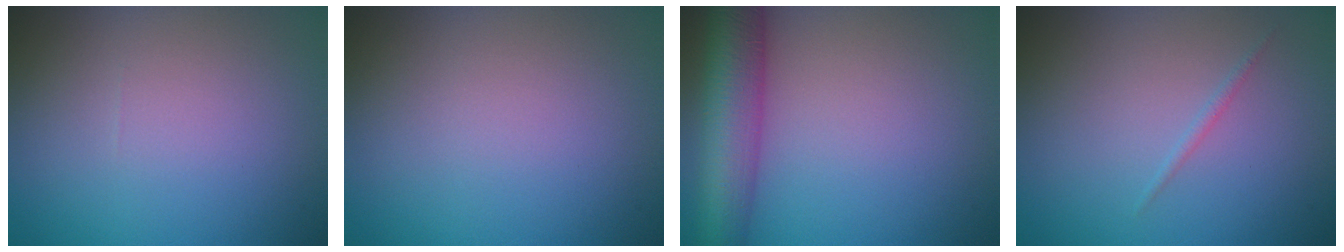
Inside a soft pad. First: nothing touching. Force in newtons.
{"total": 0.0}
{"total": 8.3, "press": 8.3, "slide": 0.5}
{"total": 0.6, "press": 0.6, "slide": 0.0}